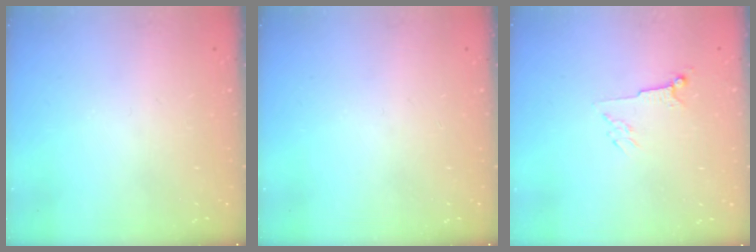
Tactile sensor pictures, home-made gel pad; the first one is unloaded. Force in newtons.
{"total": 0.0}
{"total": 4.5, "press": 4.4, "slide": 1.0}